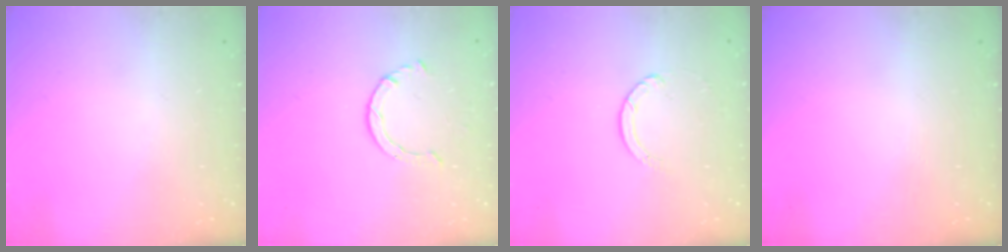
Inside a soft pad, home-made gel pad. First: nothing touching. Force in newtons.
{"total": 2.6, "press": 2.6, "slide": 0.3}
{"total": 2.4, "press": 2.4, "slide": 0.2}
{"total": 0.0}